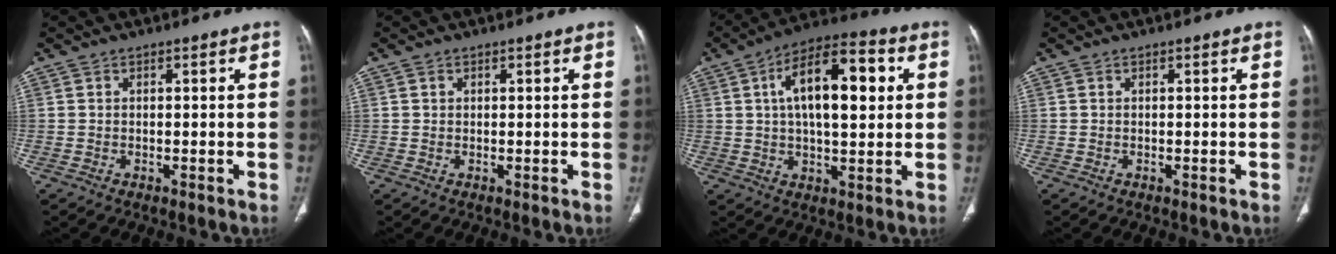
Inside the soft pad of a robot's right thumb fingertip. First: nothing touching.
{"total": 0.5, "force": [0.3, 0.4, 0.1], "torque": [0.002, 0.000, 0.005]}
{"total": 16.4, "force": [3.8, 7.2, 14.2], "torque": [-0.213, 0.017, 0.055]}
{"total": 0.0}